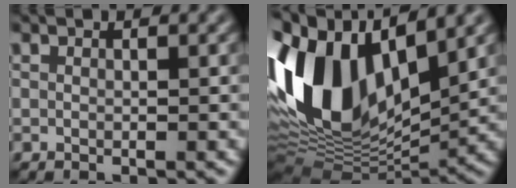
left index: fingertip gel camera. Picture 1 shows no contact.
{"total": 15.0, "force": [2.1, 8.2, 12.4], "torque": [-0.260, 0.006, 0.032]}